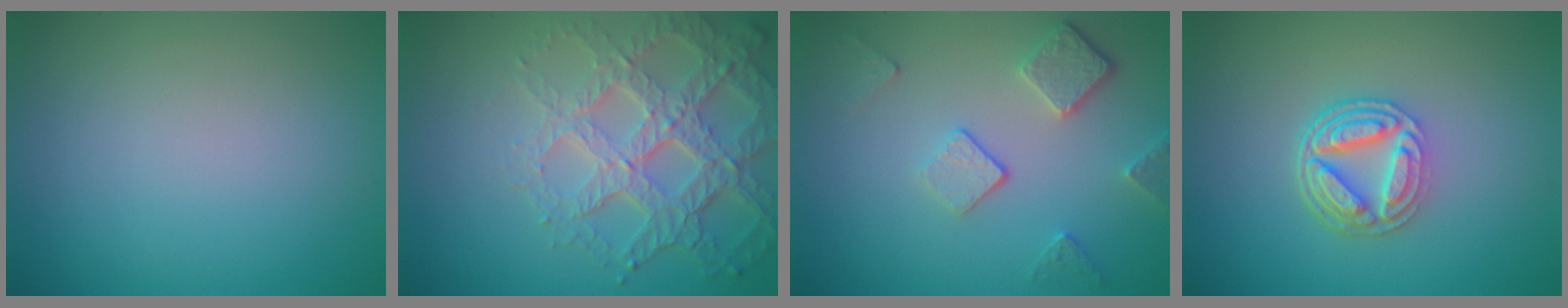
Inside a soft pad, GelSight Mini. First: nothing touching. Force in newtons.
{"total": 6.8, "press": 5.0, "slide": 4.6}
{"total": 3.6, "press": 2.8, "slide": 2.2}
{"total": 5.0, "press": 3.8, "slide": 3.3}